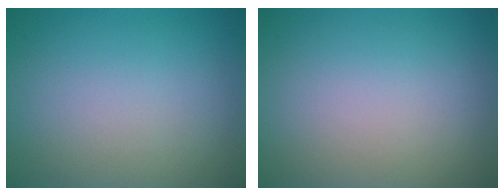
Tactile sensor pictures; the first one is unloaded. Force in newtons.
{"total": 0.0}